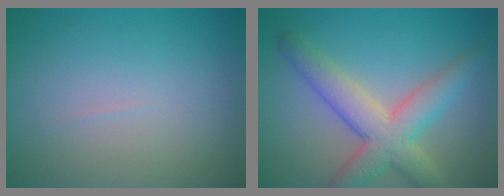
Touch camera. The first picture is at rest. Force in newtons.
{"total": 6.2, "press": 6.2, "slide": 0.5}